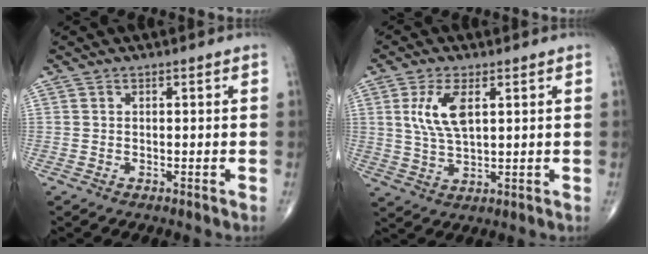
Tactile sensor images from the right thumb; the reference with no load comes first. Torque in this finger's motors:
{"motor_torque": [0.33, 0.30, 0.92, 0.33, 0.08]}